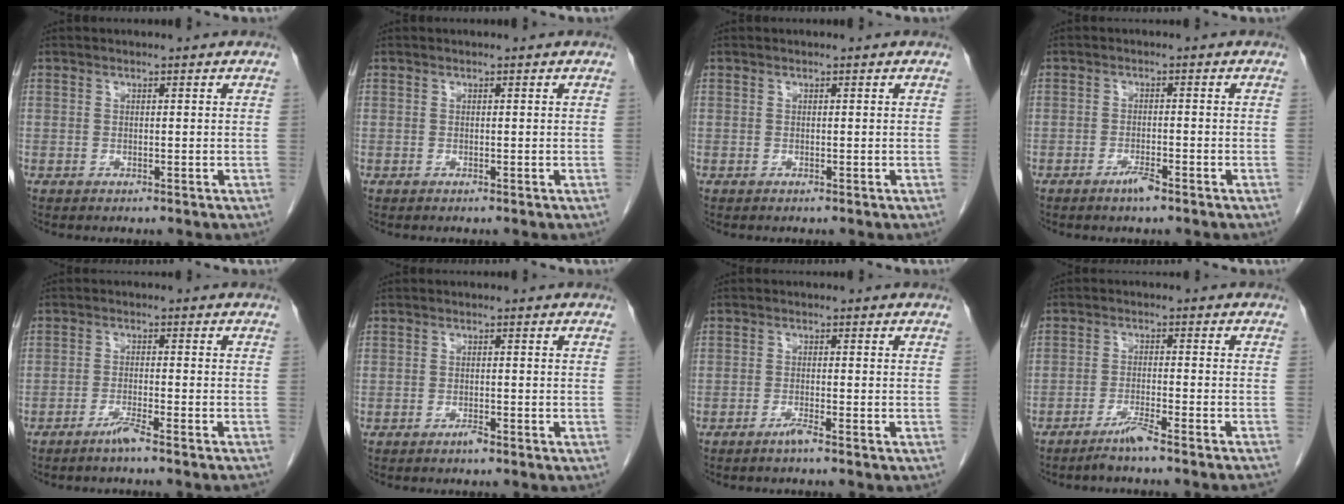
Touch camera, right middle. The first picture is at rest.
{"total": 0.0}
{"total": 0.0}
{"total": 2.3, "force": [-1.7, 0.1, 1.6], "torque": [-0.034, -0.003, -0.029]}
{"total": 3.4, "force": [-2.7, -0.8, 2.0], "torque": [-0.040, -0.006, -0.046]}
{"total": 1.0, "force": [-0.8, 0.0, 0.6], "torque": [-0.016, -0.002, -0.013]}
{"total": 1.6, "force": [-1.2, -0.4, 0.9], "torque": [-0.023, -0.003, -0.024]}
{"total": 4.9, "force": [-3.9, -1.2, 2.6], "torque": [-0.044, -0.010, -0.069]}